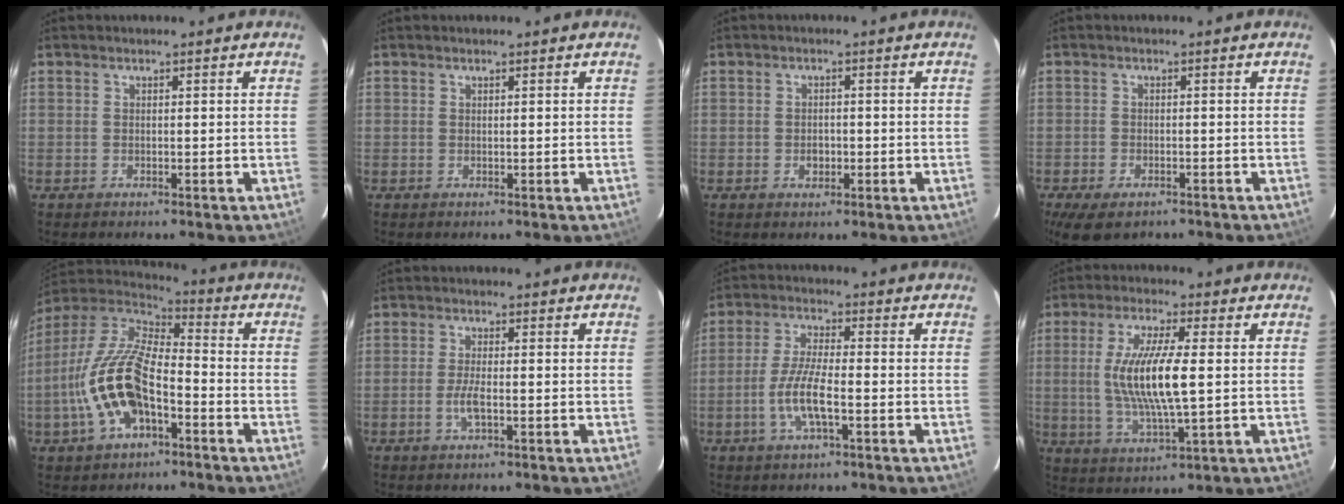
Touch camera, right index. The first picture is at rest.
{"total": 0.0}
{"total": 2.3, "force": [-0.6, 1.8, 1.2], "torque": [-0.020, 0.004, -0.008]}
{"total": 7.2, "force": [-4.9, 3.5, 4.0], "torque": [-0.093, -0.024, -0.080]}
{"total": 17.6, "force": [-5.9, 7.9, 14.6], "torque": [-0.306, -0.003, -0.115]}
{"total": 3.3, "force": [-1.1, 0.7, 3.0], "torque": [-0.064, -0.003, -0.022]}
{"total": 7.8, "force": [-2.5, 1.6, 7.1], "torque": [-0.147, -0.002, -0.051]}
{"total": 12.6, "force": [0.4, 2.5, 12.4], "torque": [-0.240, -0.006, 0.012]}